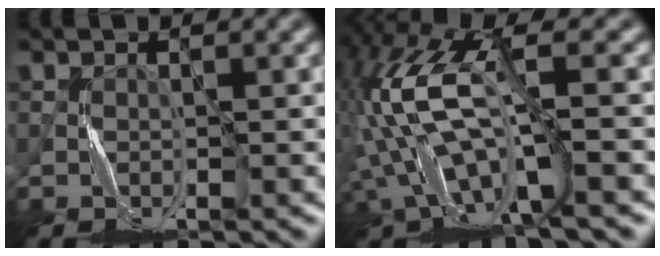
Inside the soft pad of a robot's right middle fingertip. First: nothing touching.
{"total": 10.6, "force": [-0.6, 3.9, 9.8], "torque": [-0.215, 0.009, -0.019]}